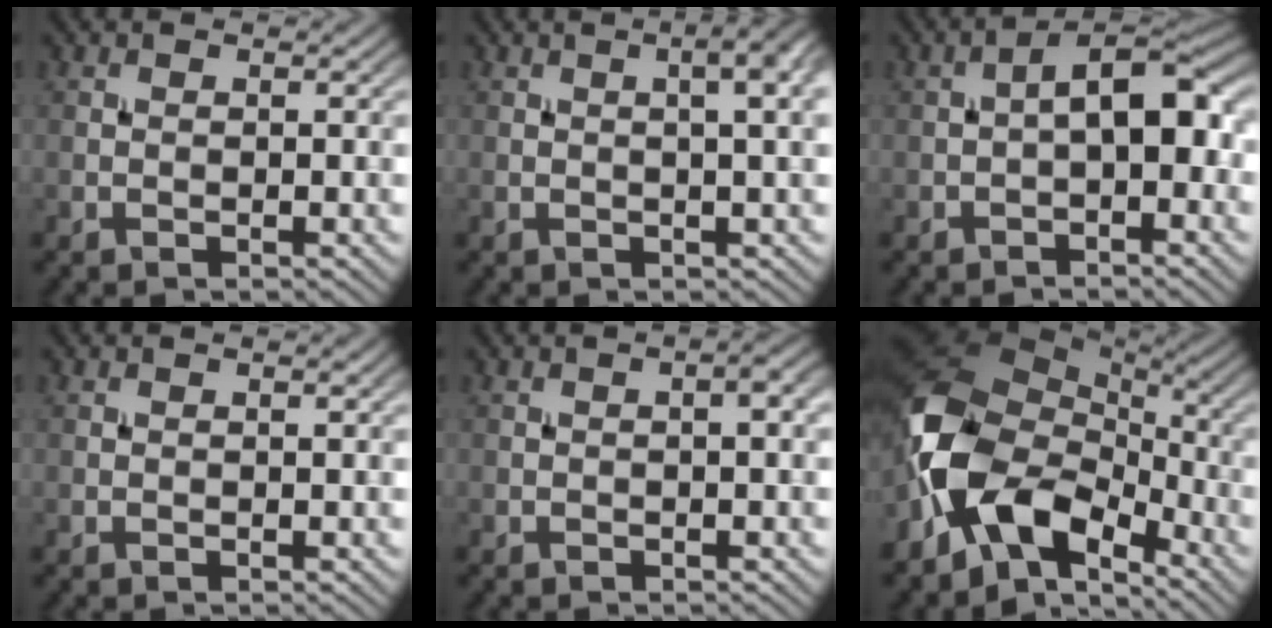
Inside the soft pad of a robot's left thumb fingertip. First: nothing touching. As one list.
[{"total": 5.8, "force": [1.5, 1.5, 5.4], "torque": [-0.062, 0.021, 0.010]}, {"total": 5.7, "force": [-0.7, 2.4, 5.2], "torque": [-0.071, 0.018, -0.020]}, {"total": 0.0}, {"total": 1.4, "force": [0.0, 0.2, 1.4], "torque": [-0.023, 0.005, 0.000]}, {"total": 14.5, "force": [-5.6, 8.4, 10.4], "torque": [-0.209, -0.001, -0.125]}]